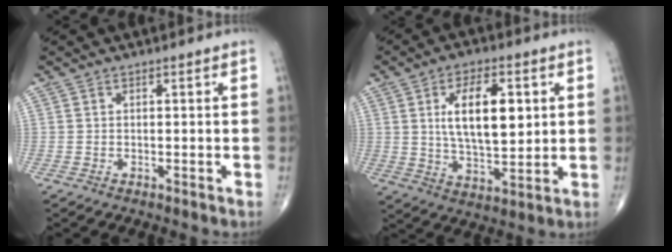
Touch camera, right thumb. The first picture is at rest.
{"total": 13.3, "force": [2.9, 6.2, 11.3], "torque": [-0.175, -0.013, 0.056]}